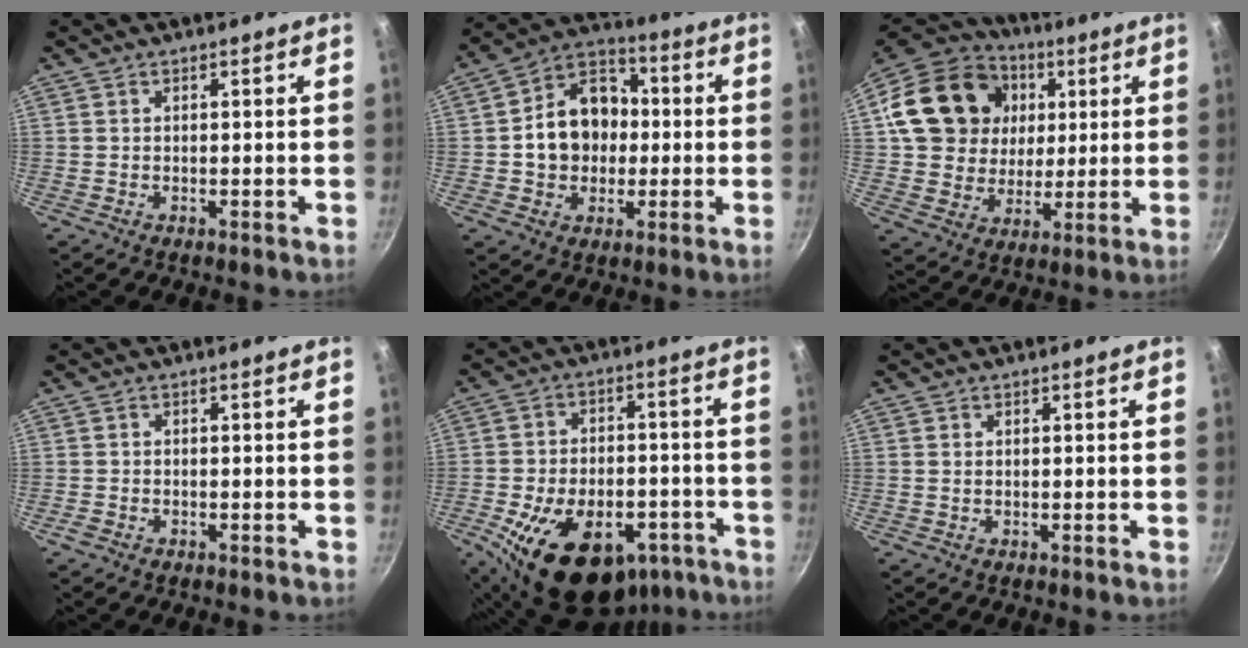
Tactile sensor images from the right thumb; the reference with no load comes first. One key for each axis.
{"total": 14.0, "fx": -0.2, "fy": 11.3, "fz": 8.2, "tx": -0.100, "ty": 0.028, "tz": -0.015}
{"total": 21.4, "fx": 5.3, "fy": 17.8, "fz": 10.7, "tx": -0.181, "ty": 0.012, "tz": 0.092}
{"total": 1.2, "fx": -0.7, "fy": 0.8, "fz": 0.5, "tx": -0.015, "ty": 0.004, "tz": -0.014}
{"total": 22.9, "fx": -11.2, "fy": 14.0, "fz": 14.3, "tx": -0.191, "ty": 0.043, "tz": -0.152}
{"total": 0.5, "fx": 0.1, "fy": 0.3, "fz": 0.4, "tx": -0.007, "ty": 0.000, "tz": 0.002}